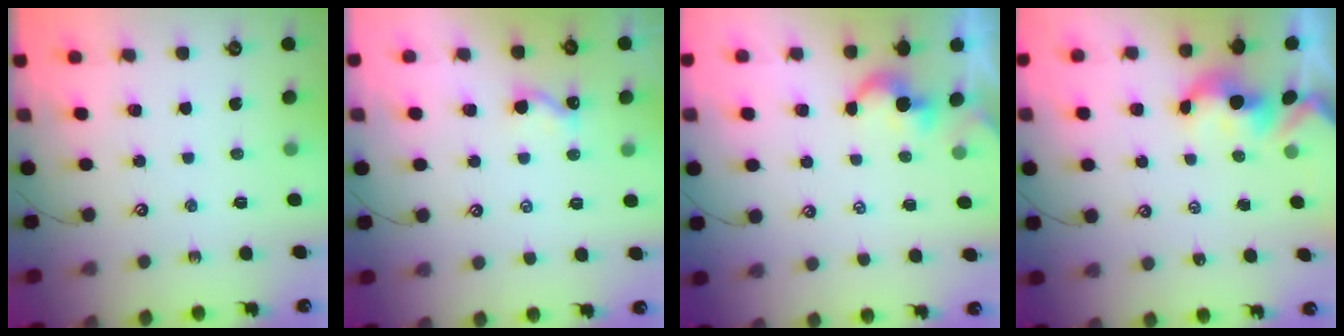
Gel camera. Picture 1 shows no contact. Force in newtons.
{"total": 1.9, "press": 1.9, "slide": 0.3}
{"total": 3.8, "press": 3.8, "slide": 0.1}
{"total": 1.5, "press": 1.5, "slide": 0.2}